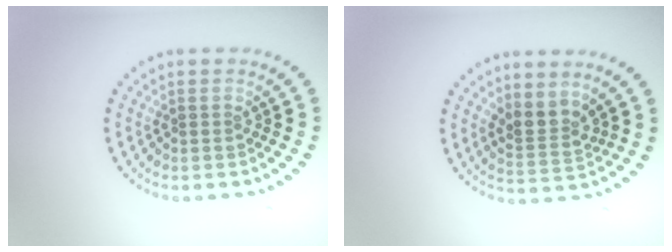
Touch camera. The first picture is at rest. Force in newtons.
{"total": 2.5, "press": 1.9, "slide": 1.7}